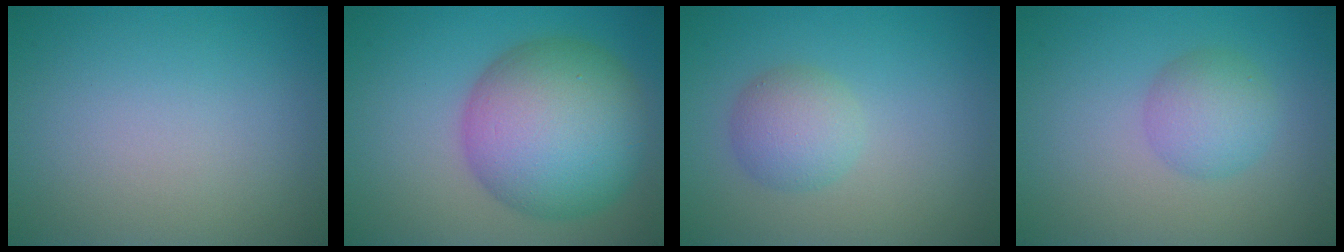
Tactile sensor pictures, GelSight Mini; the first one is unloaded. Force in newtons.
{"total": 11.6, "press": 11.6, "slide": 0.3}
{"total": 3.0, "press": 3.0, "slide": 0.1}
{"total": 3.1, "press": 3.1, "slide": 0.0}